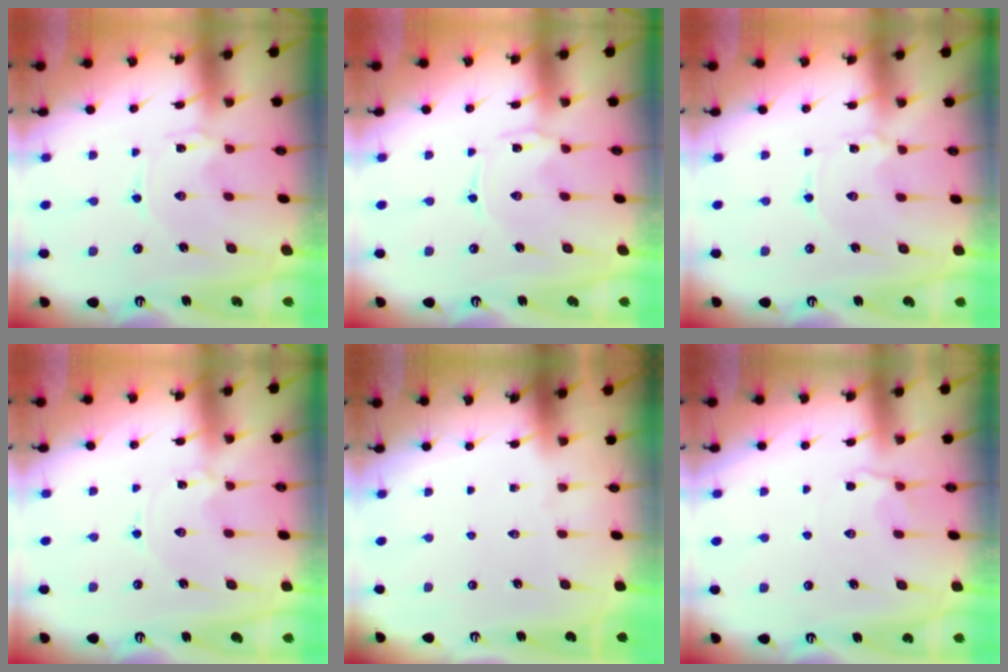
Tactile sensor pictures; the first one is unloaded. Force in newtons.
{"total": 0.8, "press": 0.7, "slide": 0.1}
{"total": 2.2, "press": 2.2, "slide": 0.3}
{"total": 0.0}
{"total": 0.0}
{"total": 3.1, "press": 2.7, "slide": 1.4}